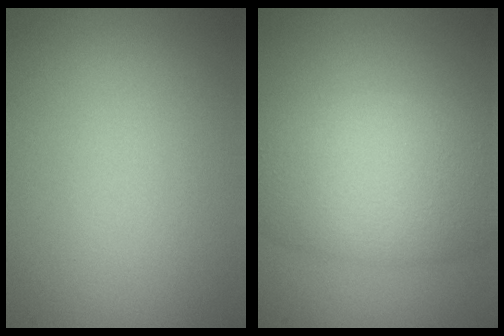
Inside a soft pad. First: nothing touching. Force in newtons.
{"total": 7.6, "press": 7.5, "slide": 0.6}